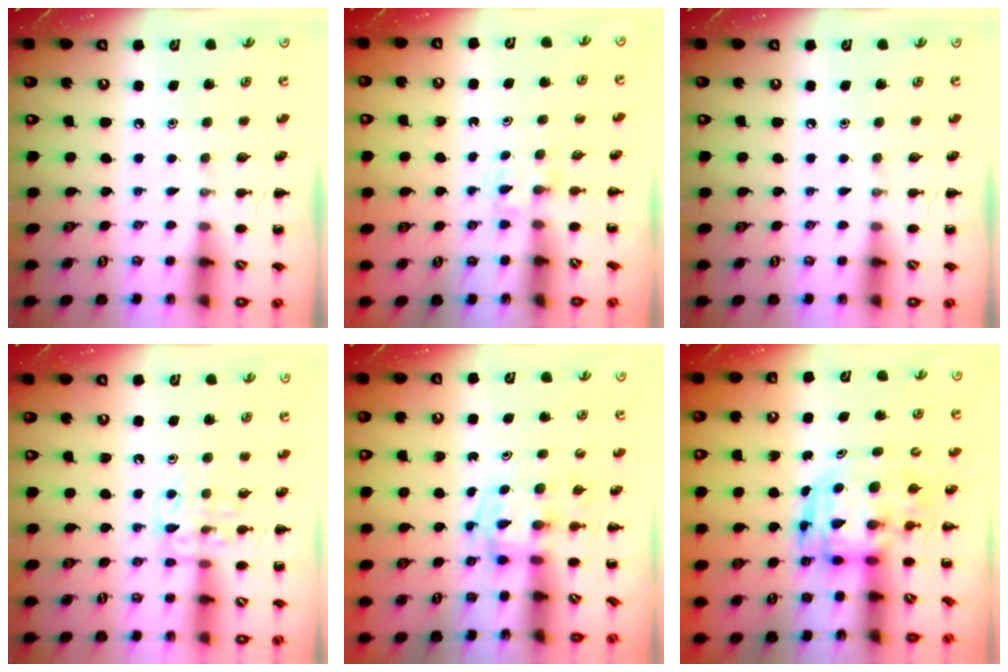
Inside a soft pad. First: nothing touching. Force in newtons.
{"total": 1.4, "press": 1.2, "slide": 0.8}
{"total": 0.0}
{"total": 9.9, "press": 9.8, "slide": 0.7}
{"total": 2.9, "press": 2.9, "slide": 0.2}
{"total": 3.5, "press": 3.4, "slide": 0.7}